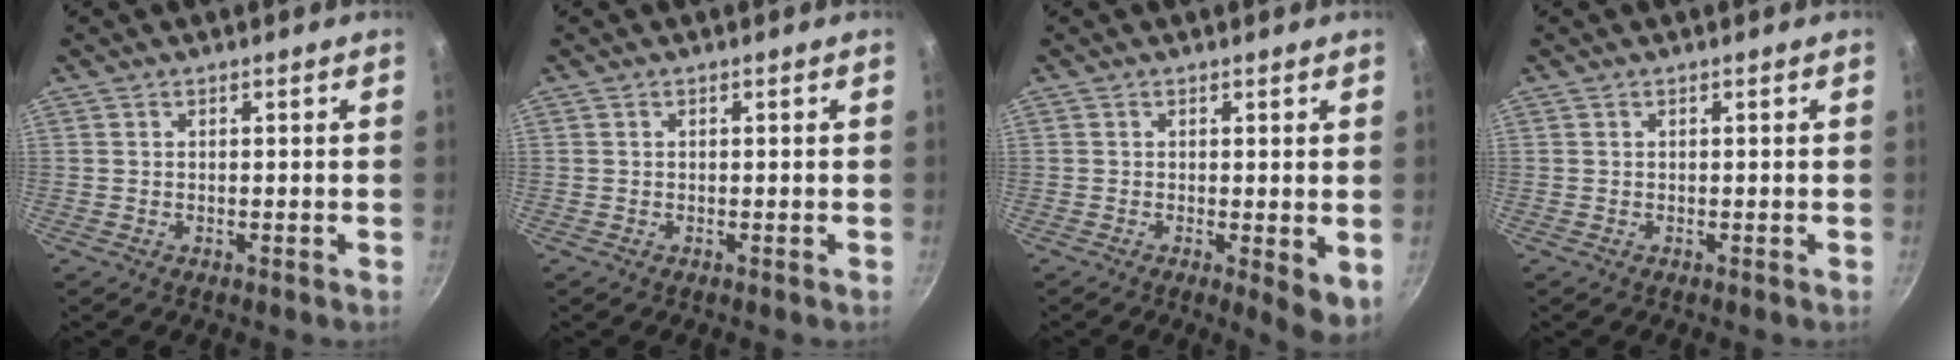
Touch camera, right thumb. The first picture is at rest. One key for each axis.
{"total": 0.0}
{"total": 5.1, "fx": -0.3, "fy": 1.8, "fz": 4.7, "tx": -0.055, "ty": -0.010, "tz": -0.002}
{"total": 0.0}